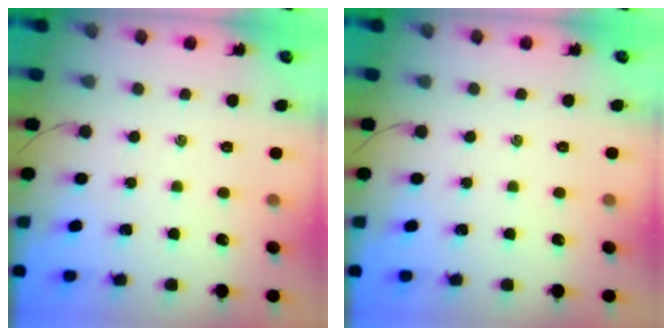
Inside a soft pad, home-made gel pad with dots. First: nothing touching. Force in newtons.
{"total": 0.0}